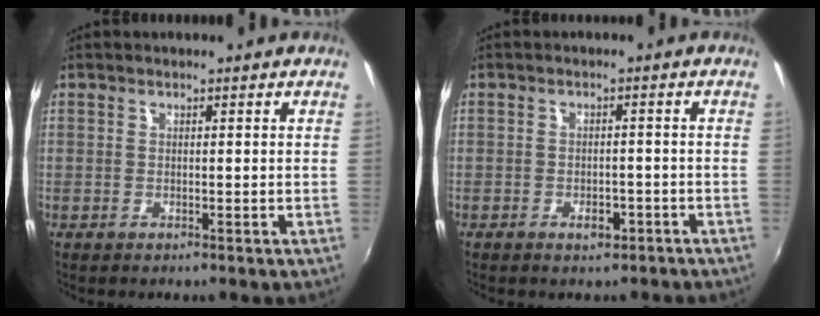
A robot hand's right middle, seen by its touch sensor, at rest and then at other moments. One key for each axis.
{"total": 3.0, "fx": -2.1, "fy": 1.7, "fz": 1.3, "tx": -0.024, "ty": 0.002, "tz": -0.022}